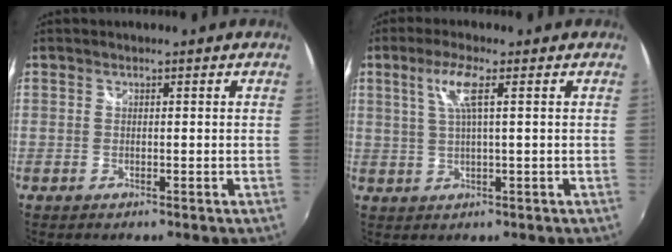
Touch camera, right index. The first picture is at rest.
{"total": 5.0, "force": [1.8, 0.0, 4.7], "torque": [-0.096, 0.004, 0.039]}